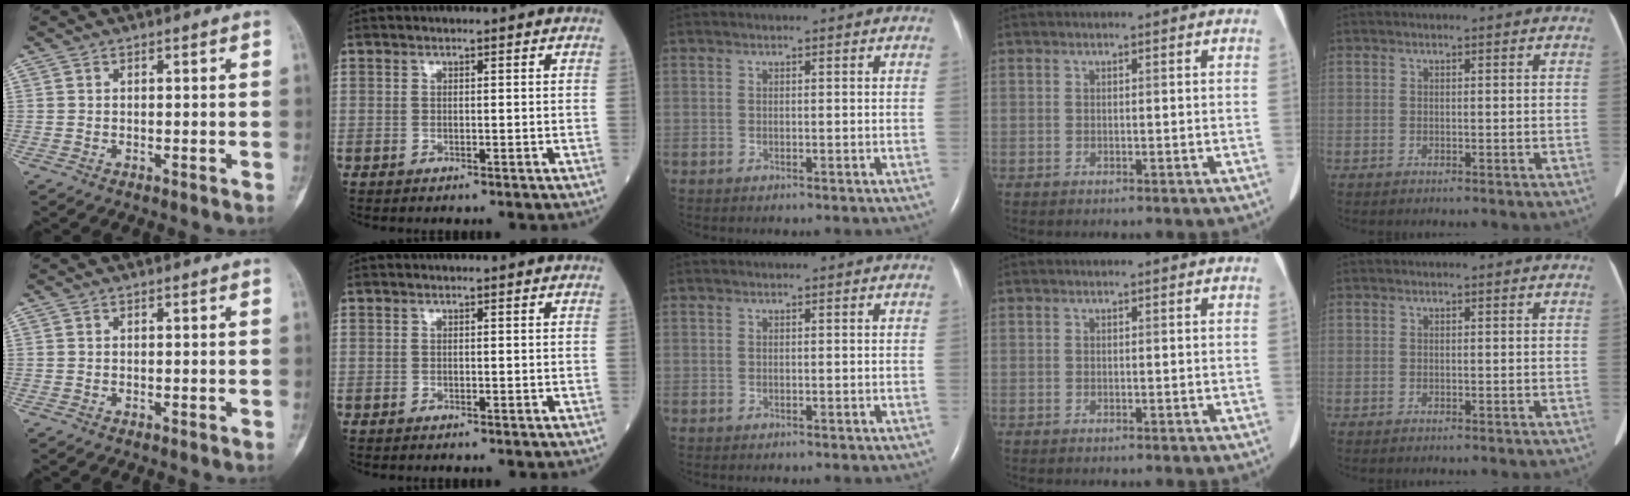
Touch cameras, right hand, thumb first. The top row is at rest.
{}